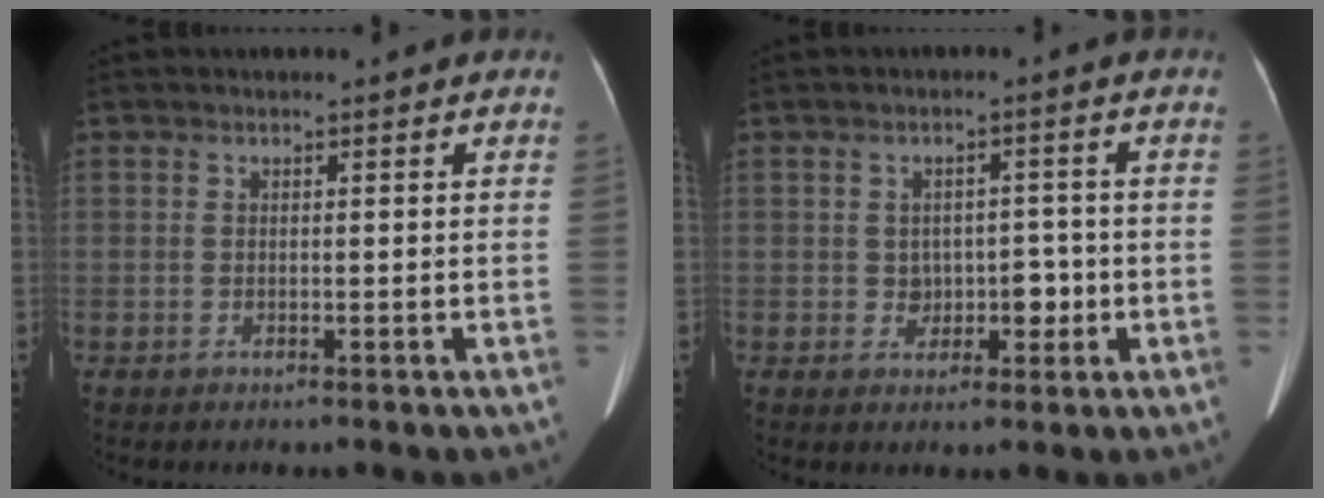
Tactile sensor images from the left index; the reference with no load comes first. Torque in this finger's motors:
{"motor_torque": [-0.03, -0.07, 0.01, 0.00]}